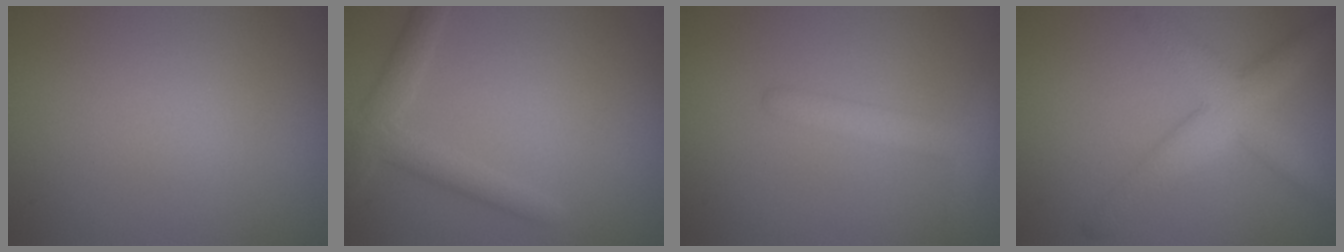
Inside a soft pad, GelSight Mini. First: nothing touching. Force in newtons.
{"total": 2.9, "press": 2.9, "slide": 0.2}
{"total": 3.0, "press": 3.0, "slide": 0.2}
{"total": 5.2, "press": 5.2, "slide": 0.2}